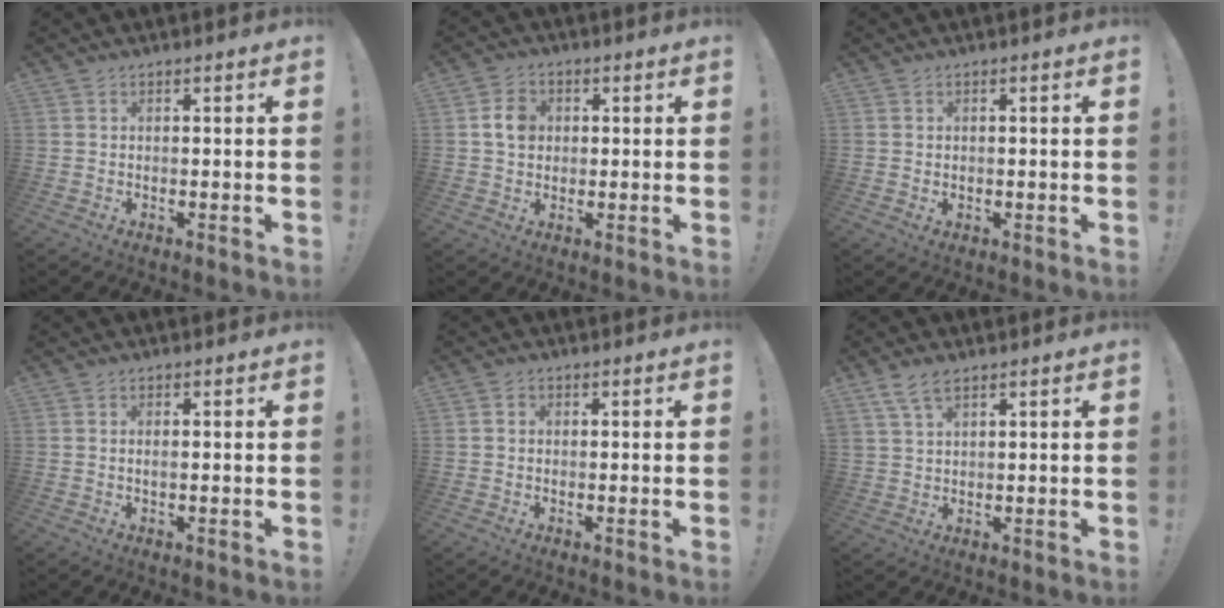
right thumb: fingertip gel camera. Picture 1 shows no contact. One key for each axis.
{"total": 7.2, "fx": 1.1, "fy": 6.0, "fz": 3.9, "tx": -0.048, "ty": 0.008, "tz": 0.022}
{"total": 0.6, "fx": 0.2, "fy": 0.6, "fz": 0.0, "tx": 0.000, "ty": 0.002, "tz": 0.005}
{"total": 0.9, "fx": -0.1, "fy": 0.1, "fz": 0.9, "tx": -0.013, "ty": -0.001, "tz": -0.004}
{"total": 1.4, "fx": -0.1, "fy": 1.2, "fz": 0.6, "tx": -0.002, "ty": 0.002, "tz": -0.003}
{"total": 5.9, "fx": 3.9, "fy": 2.5, "fz": 3.6, "tx": -0.067, "ty": -0.010, "tz": 0.075}